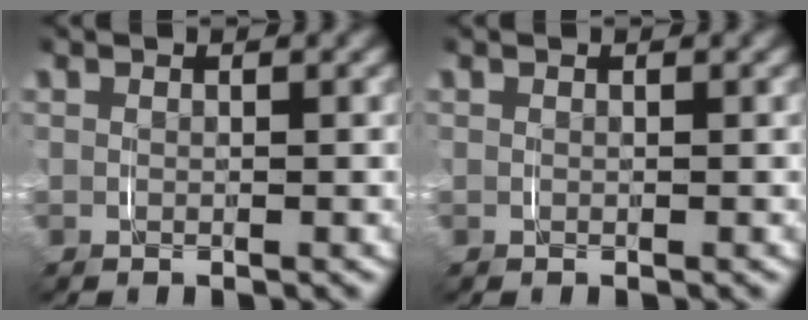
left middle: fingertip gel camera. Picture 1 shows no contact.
{"total": 0.0}